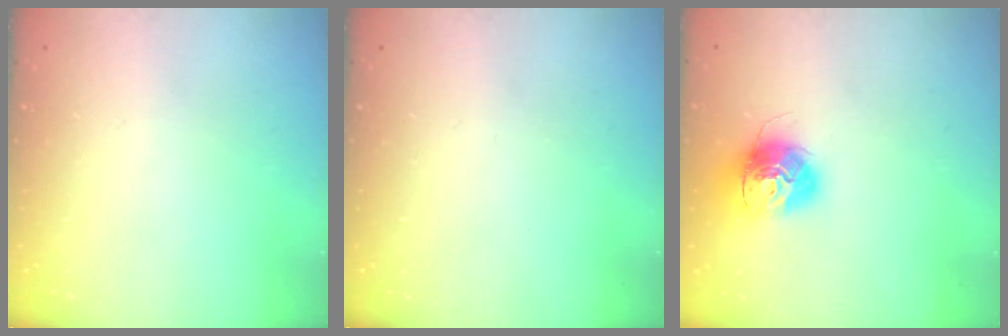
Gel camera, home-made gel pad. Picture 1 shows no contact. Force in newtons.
{"total": 0.0}
{"total": 14.6, "press": 14.5, "slide": 1.4}